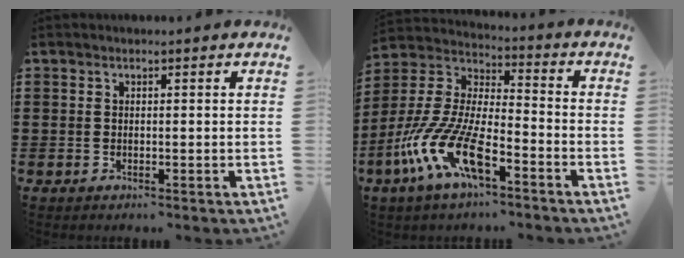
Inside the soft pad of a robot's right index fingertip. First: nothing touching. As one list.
[{"total": 13.0, "force": [-7.7, 4.1, 9.6], "torque": [-0.242, -0.012, -0.161]}]